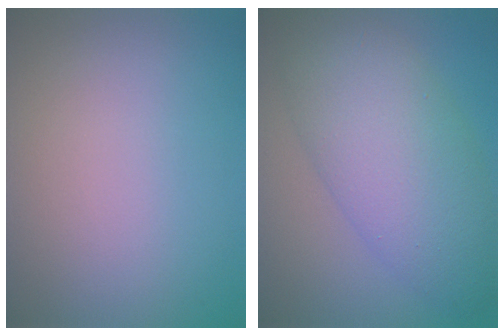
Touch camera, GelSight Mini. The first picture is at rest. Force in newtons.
{"total": 8.4, "press": 8.4, "slide": 0.2}